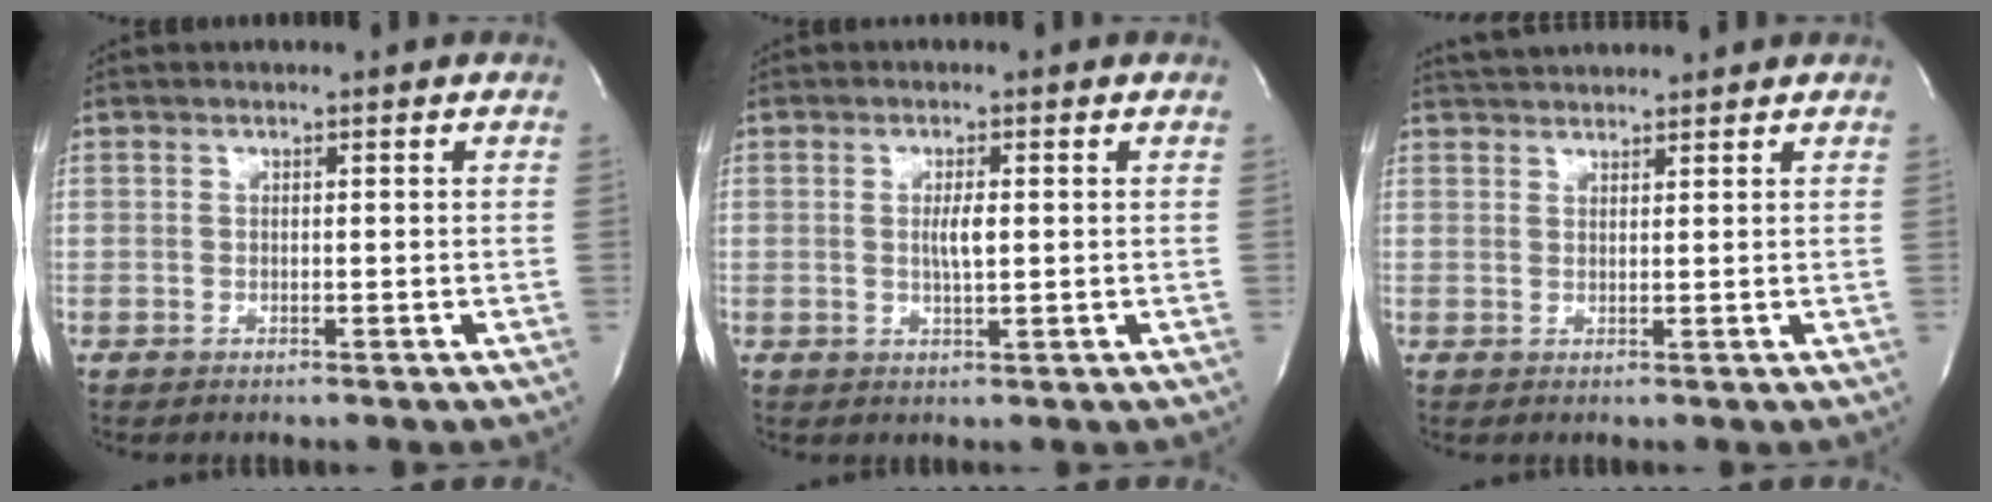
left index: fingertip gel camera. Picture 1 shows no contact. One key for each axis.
{"total": 2.8, "fx": 0.1, "fy": 0.5, "fz": 2.7, "tx": -0.052, "ty": -0.002, "tz": 0.003}
{"total": 4.1, "fx": 3.9, "fy": 0.5, "fz": 1.0, "tx": -0.020, "ty": 0.030, "tz": 0.067}